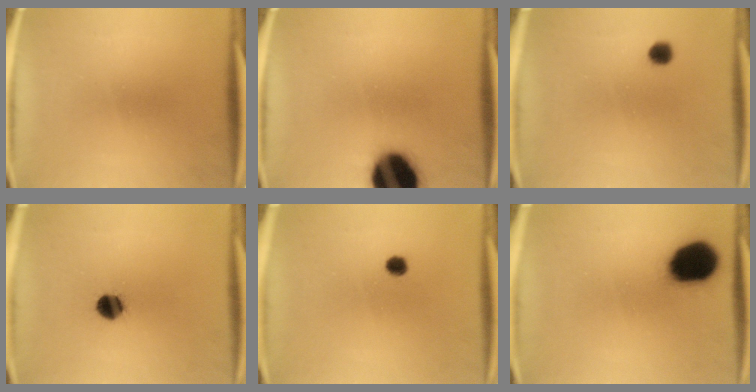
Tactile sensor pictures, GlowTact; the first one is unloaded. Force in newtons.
{"total": 19.9}
{"total": 2.2}
{"total": 5.3}
{"total": 1.4}
{"total": 15.2}